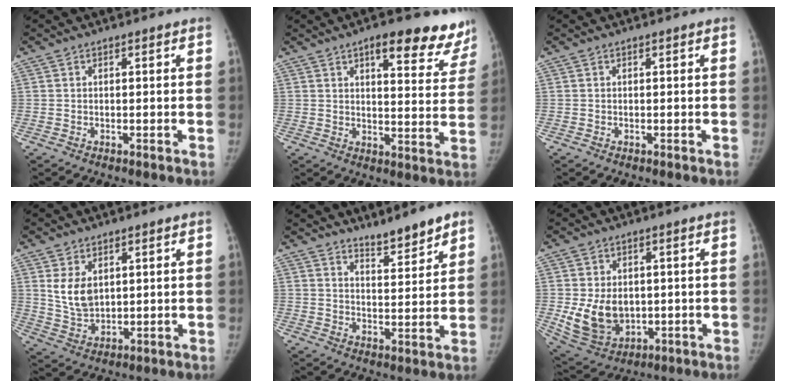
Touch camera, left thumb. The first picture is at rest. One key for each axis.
{"total": 15.7, "fx": 11.5, "fy": 5.5, "fz": 9.2, "tx": -0.060, "ty": -0.053, "tz": 0.130}
{"total": 0.0}
{"total": 6.5, "fx": 2.2, "fy": 4.3, "fz": 4.4, "tx": -0.064, "ty": -0.017, "tz": 0.056}
{"total": 6.9, "fx": 5.7, "fy": 1.5, "fz": 3.6, "tx": -0.041, "ty": -0.046, "tz": 0.093}
{"total": 11.1, "fx": -0.5, "fy": 8.2, "fz": 7.4, "tx": -0.112, "ty": -0.012, "tz": 0.014}